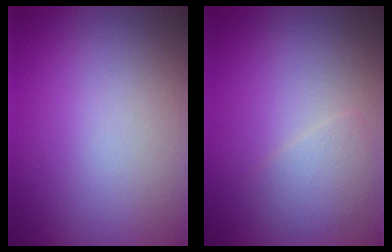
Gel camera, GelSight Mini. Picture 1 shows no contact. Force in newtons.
{"total": 2.1, "press": 2.1, "slide": 0.0}